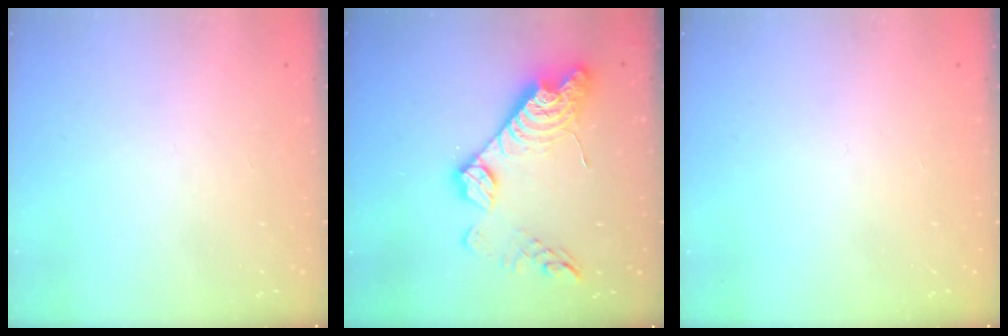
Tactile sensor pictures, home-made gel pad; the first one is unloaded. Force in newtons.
{"total": 18.0, "press": 18.0, "slide": 1.1}
{"total": 0.0}